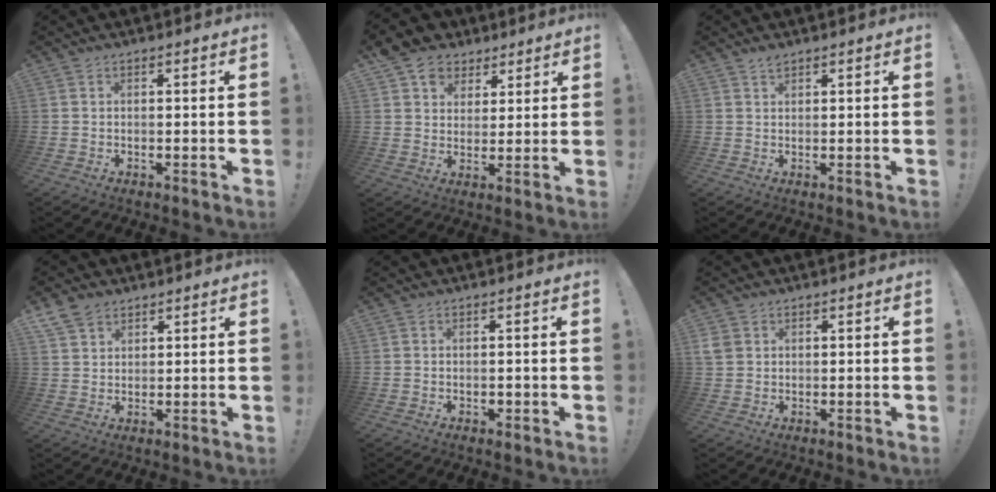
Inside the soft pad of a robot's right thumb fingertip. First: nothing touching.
{"total": 9.9, "force": [5.6, 7.9, 2.3], "torque": [-0.040, -0.027, 0.114]}
{"total": 1.6, "force": [1.5, 0.4, 0.6], "torque": [-0.004, -0.007, 0.026]}
{"total": 6.0, "force": [4.2, 3.9, 1.7], "torque": [-0.036, -0.015, 0.083]}
{"total": 1.0, "force": [-0.4, 0.8, 0.4], "torque": [-0.007, 0.003, -0.007]}
{"total": 3.4, "force": [1.4, 2.7, 1.4], "torque": [-0.021, -0.001, 0.030]}